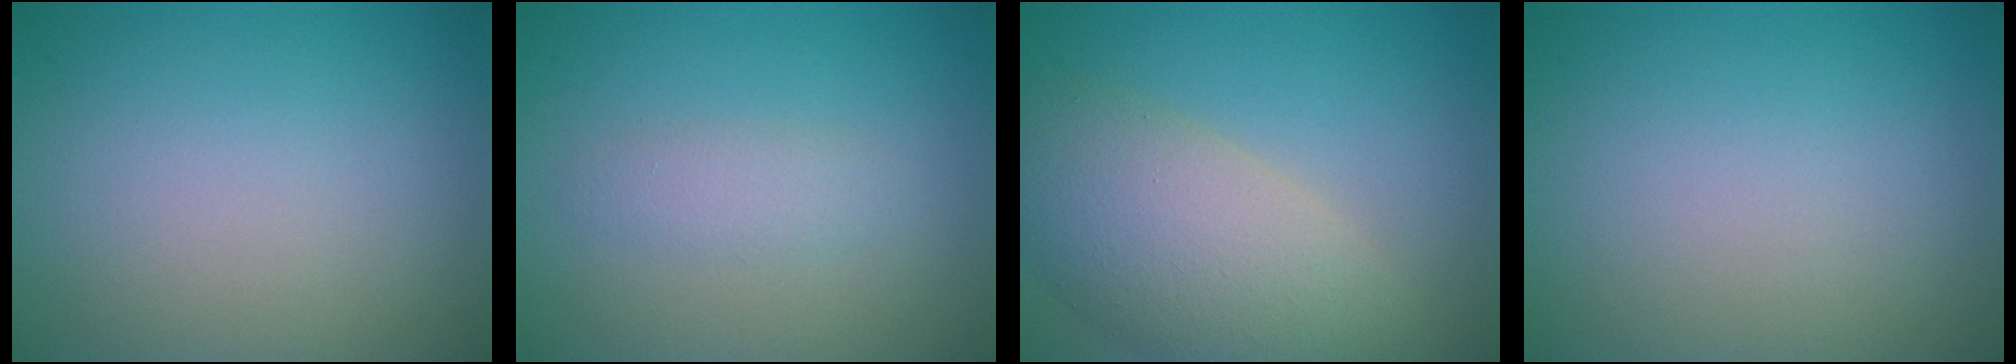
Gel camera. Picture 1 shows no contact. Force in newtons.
{"total": 1.6, "press": 1.6, "slide": 0.0}
{"total": 8.5, "press": 8.5, "slide": 0.7}
{"total": 0.0}